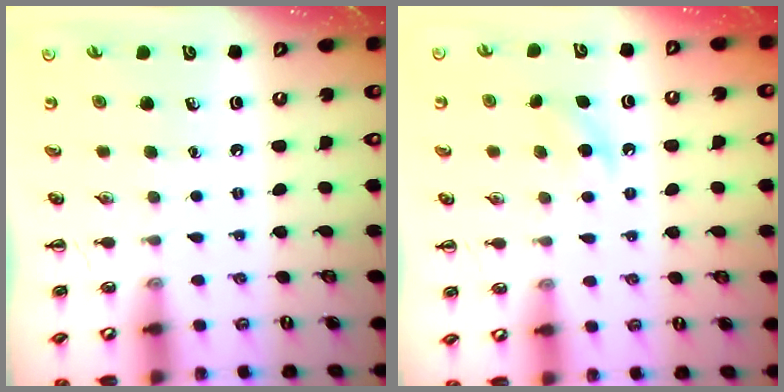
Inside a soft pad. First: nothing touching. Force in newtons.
{"total": 5.3, "press": 5.1, "slide": 1.5}